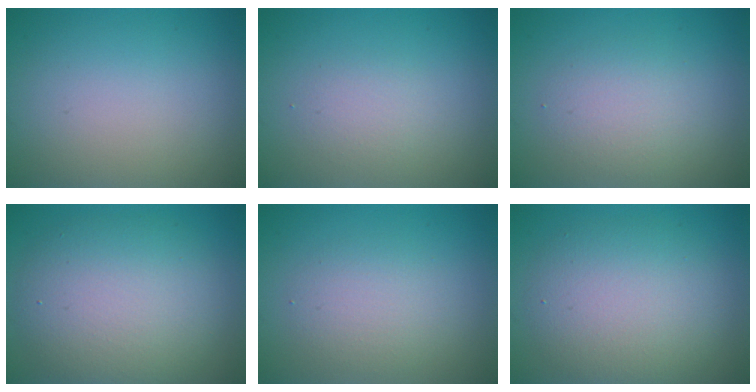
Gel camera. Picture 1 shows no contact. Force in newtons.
{"total": 1.6, "press": 1.6, "slide": 0.1}
{"total": 2.6, "press": 2.6, "slide": 0.2}
{"total": 7.5, "press": 7.5, "slide": 0.2}
{"total": 2.6, "press": 2.6, "slide": 0.1}
{"total": 5.9, "press": 5.9, "slide": 0.4}